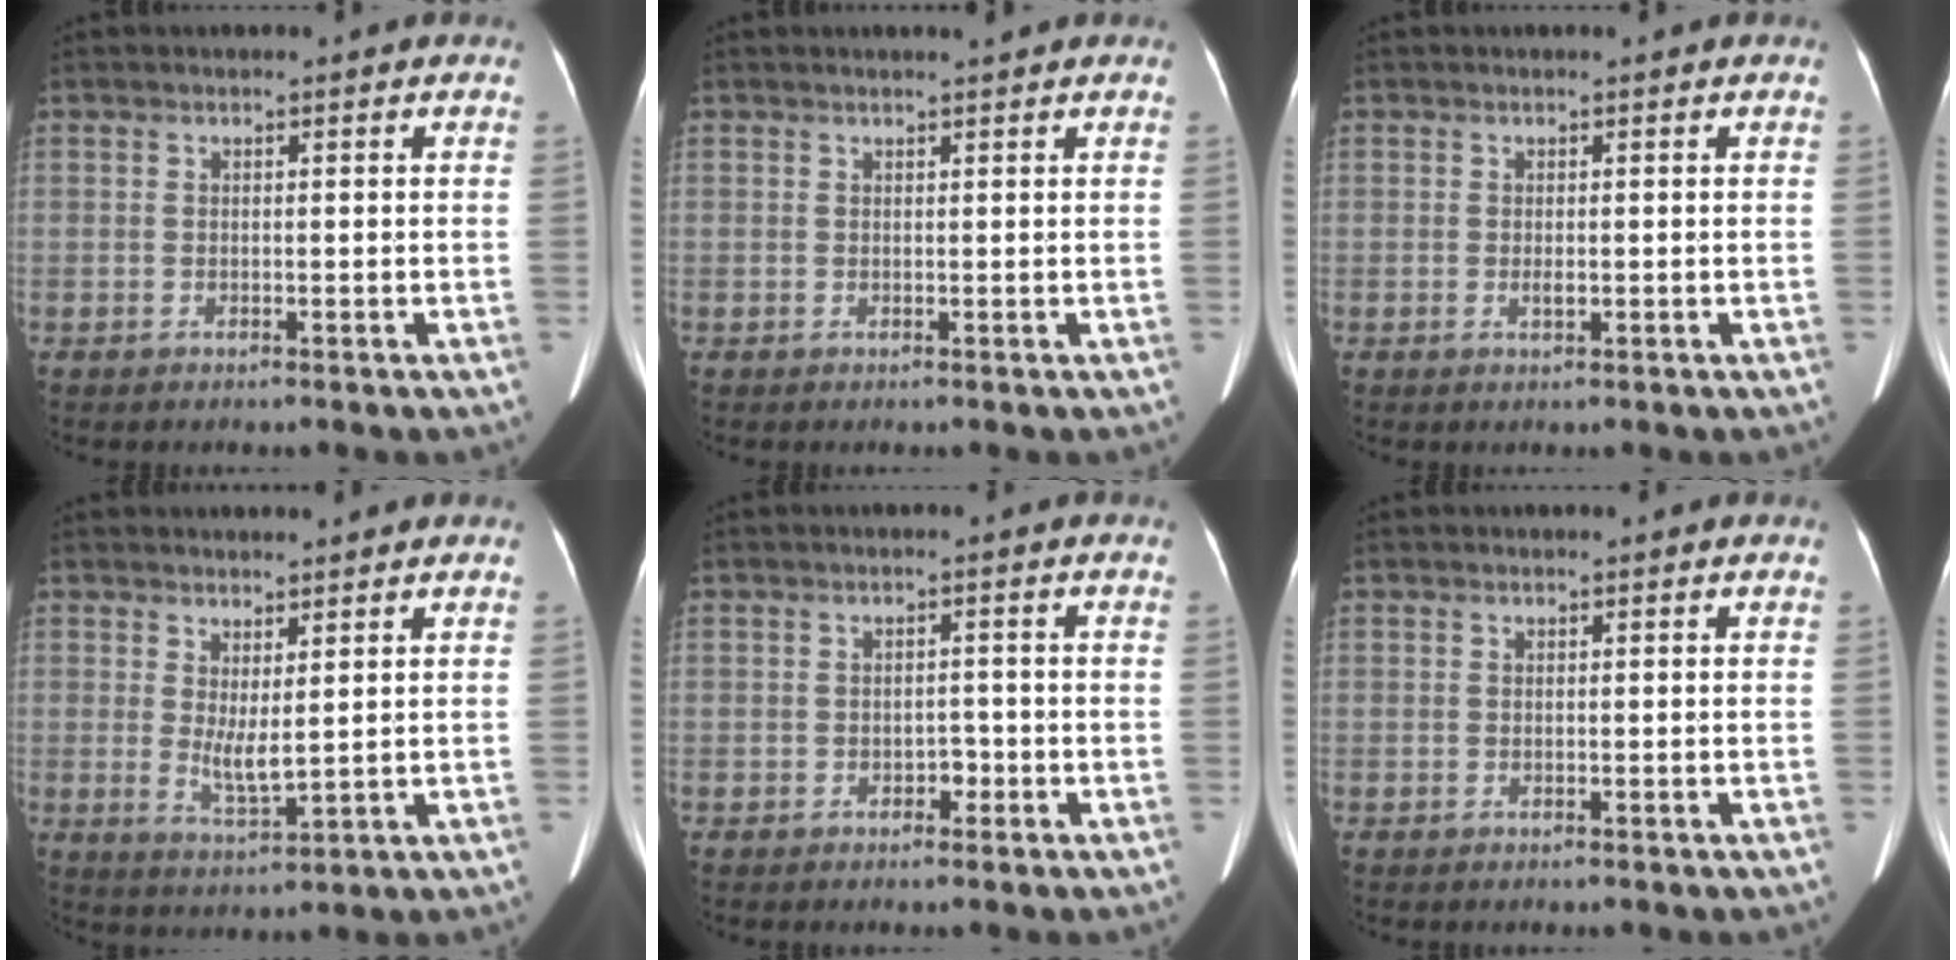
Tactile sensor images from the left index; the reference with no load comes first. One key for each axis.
{"total": 1.3, "fx": 1.1, "fy": -0.2, "fz": 0.5, "tx": -0.008, "ty": 0.002, "tz": 0.021}
{"total": 1.0, "fx": 0.1, "fy": 0.4, "fz": 0.9, "tx": -0.016, "ty": -0.001, "tz": 0.002}
{"total": 4.1, "fx": 1.1, "fy": 0.8, "fz": 3.9, "tx": -0.077, "ty": -0.013, "tz": 0.032}
{"total": 1.5, "fx": -0.8, "fy": 1.0, "fz": 0.9, "tx": -0.010, "ty": 0.004, "tz": -0.011}
{"total": 0.0}